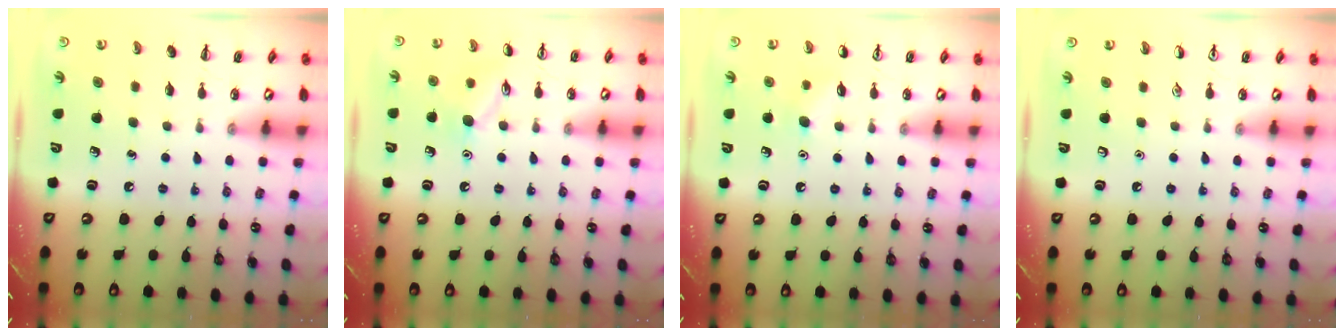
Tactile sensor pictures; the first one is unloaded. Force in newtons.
{"total": 8.7, "press": 8.7, "slide": 0.6}
{"total": 5.4, "press": 5.2, "slide": 1.5}
{"total": 0.0}